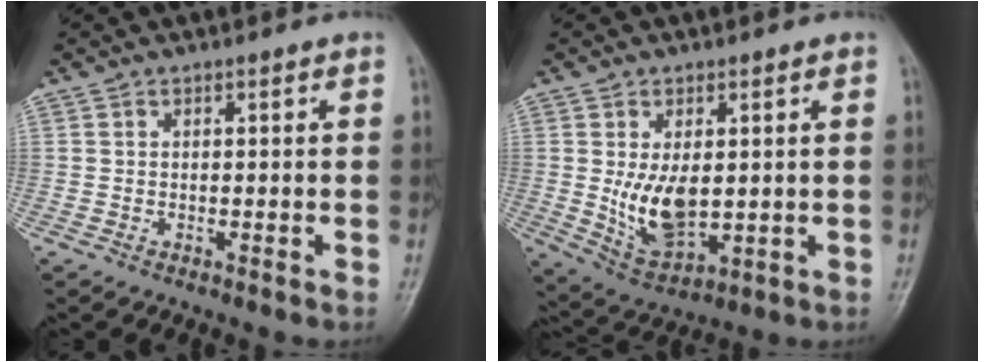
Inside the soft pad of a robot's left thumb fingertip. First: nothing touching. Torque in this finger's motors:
{"motor_torque": [1.37, 2.02, 1.06, -0.09, 0.27]}